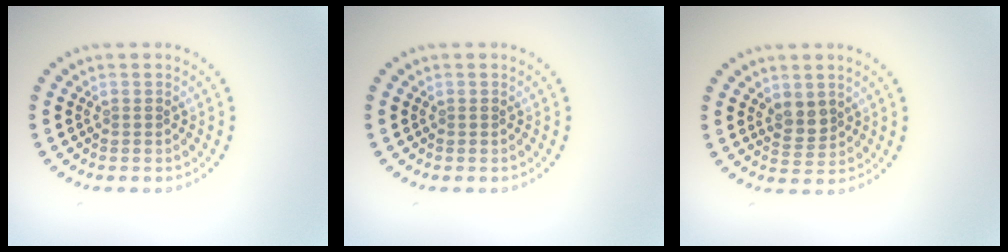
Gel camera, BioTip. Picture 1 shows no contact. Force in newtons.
{"total": 0.0}
{"total": 2.0, "press": 1.8, "slide": 0.9}